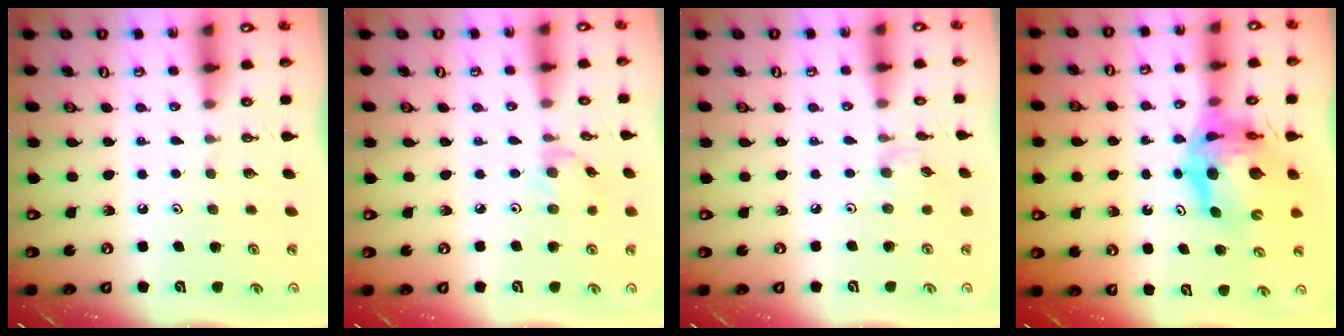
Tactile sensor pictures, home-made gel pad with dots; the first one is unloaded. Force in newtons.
{"total": 2.0, "press": 2.0, "slide": 0.3}
{"total": 2.0, "press": 1.9, "slide": 0.4}
{"total": 11.9, "press": 11.8, "slide": 1.5}